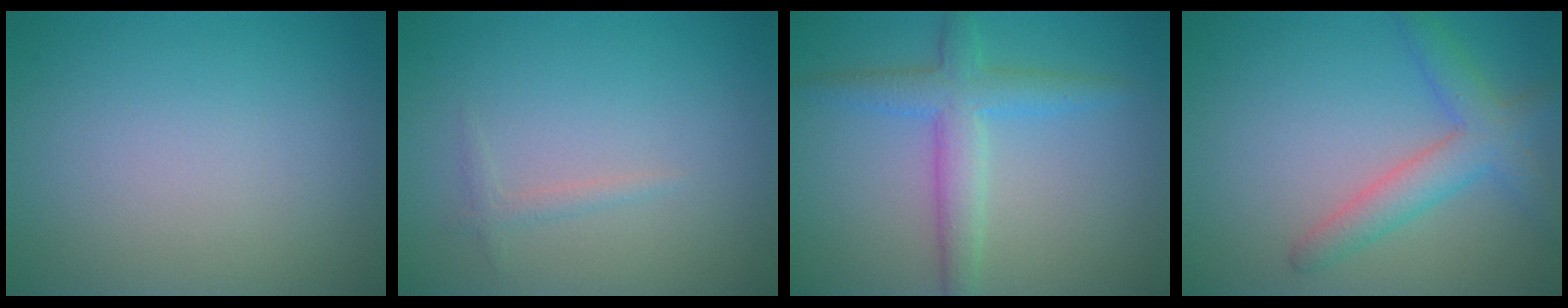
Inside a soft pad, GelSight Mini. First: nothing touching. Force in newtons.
{"total": 0.9, "press": 0.9, "slide": 0.1}
{"total": 4.0, "press": 4.0, "slide": 0.1}
{"total": 3.9, "press": 3.9, "slide": 0.2}